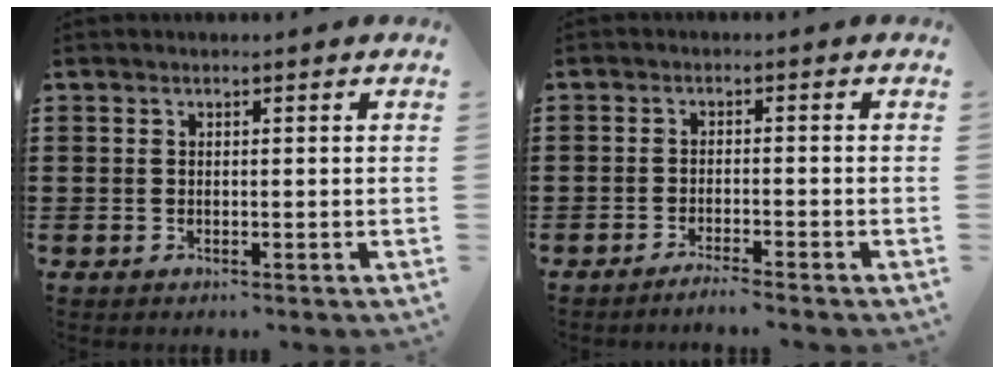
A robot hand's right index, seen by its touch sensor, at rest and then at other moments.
{"total": 2.5, "force": [-2.3, -0.4, 0.8], "torque": [-0.014, 0.000, -0.046]}